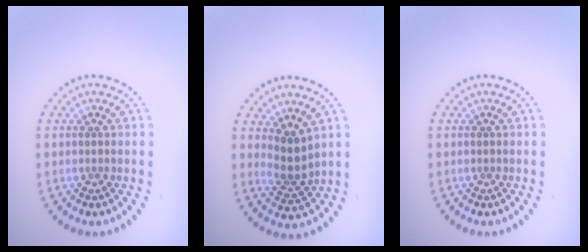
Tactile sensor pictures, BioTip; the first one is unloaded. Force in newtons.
{"total": 2.6, "press": 1.9, "slide": 1.7}
{"total": 0.0}